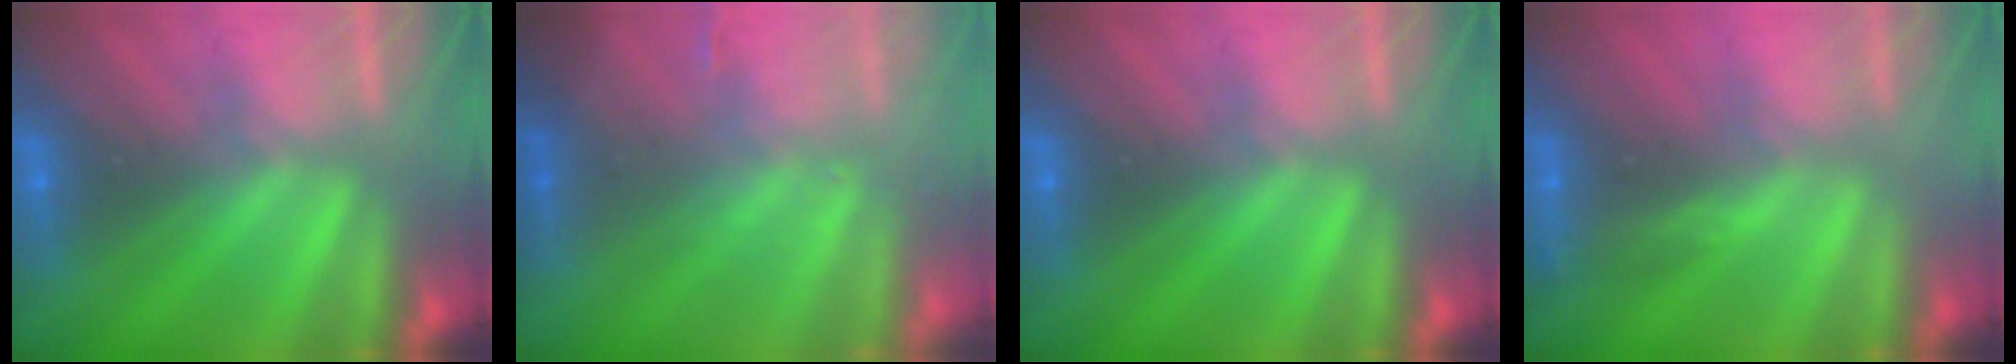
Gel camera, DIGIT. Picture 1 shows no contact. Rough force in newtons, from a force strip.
{"total": 2.6}
{"total": 0.0}
{"total": 3.0}